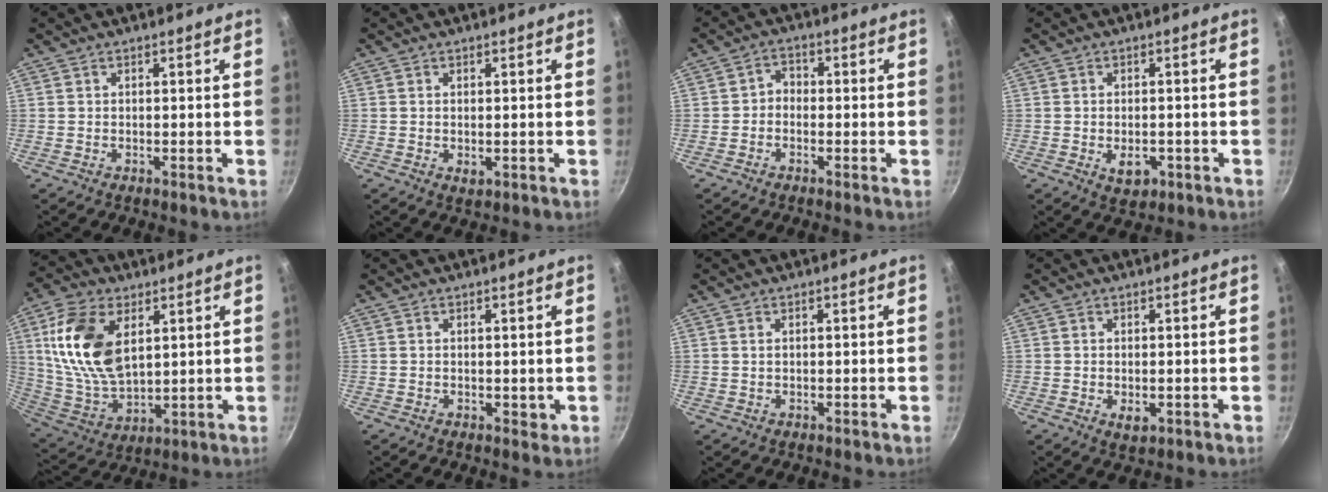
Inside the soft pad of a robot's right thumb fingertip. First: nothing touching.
{"total": 1.5, "force": [-0.1, 0.8, 1.3], "torque": [-0.021, -0.004, 0.000]}
{"total": 2.5, "force": [-1.0, 2.0, 1.1], "torque": [-0.010, 0.016, -0.026]}
{"total": 4.6, "force": [-1.4, 2.9, 3.2], "torque": [-0.040, 0.003, -0.012]}
{"total": 17.5, "force": [5.3, 10.1, 13.2], "torque": [-0.241, -0.017, 0.114]}
{"total": 1.5, "force": [0.2, 0.9, 1.2], "torque": [-0.013, -0.002, 0.003]}
{"total": 0.7, "force": [0.2, 0.4, 0.6], "torque": [-0.010, 0.001, 0.004]}
{"total": 2.7, "force": [-0.5, 1.5, 2.2], "torque": [-0.035, -0.007, -0.005]}